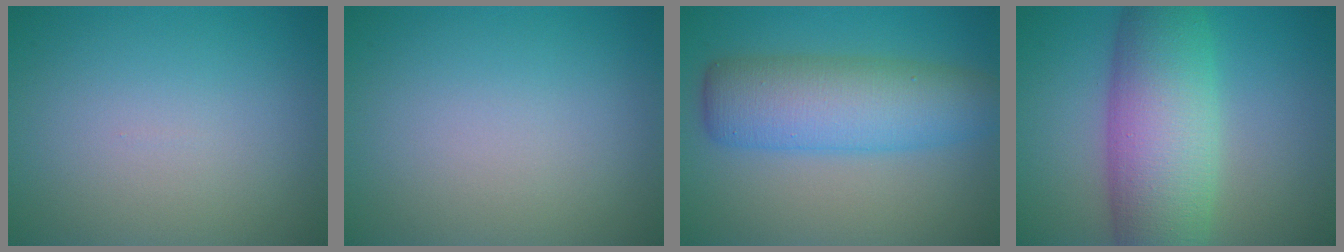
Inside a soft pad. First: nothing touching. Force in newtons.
{"total": 0.0}
{"total": 7.2, "press": 7.2, "slide": 0.2}
{"total": 9.7, "press": 9.7, "slide": 0.1}